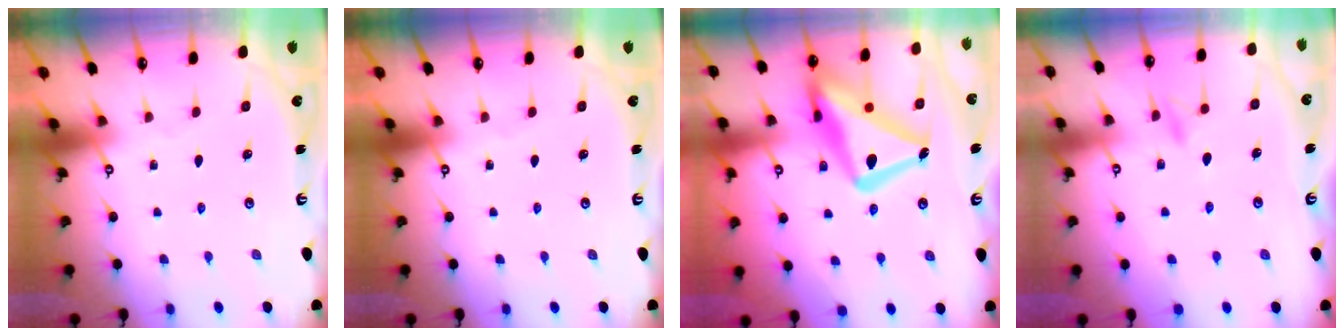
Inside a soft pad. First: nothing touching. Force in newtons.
{"total": 0.0}
{"total": 22.2, "press": 22.2, "slide": 1.8}
{"total": 9.3, "press": 9.3, "slide": 0.8}